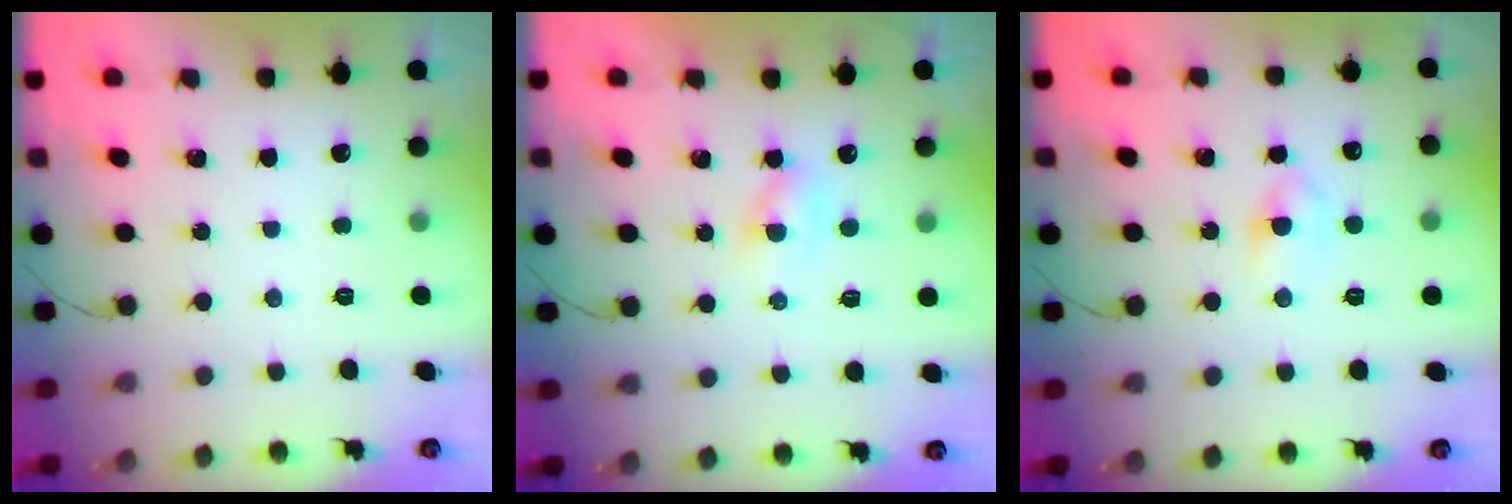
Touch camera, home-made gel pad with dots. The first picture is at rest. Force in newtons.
{"total": 1.6, "press": 1.5, "slide": 0.7}
{"total": 2.7, "press": 2.5, "slide": 1.1}